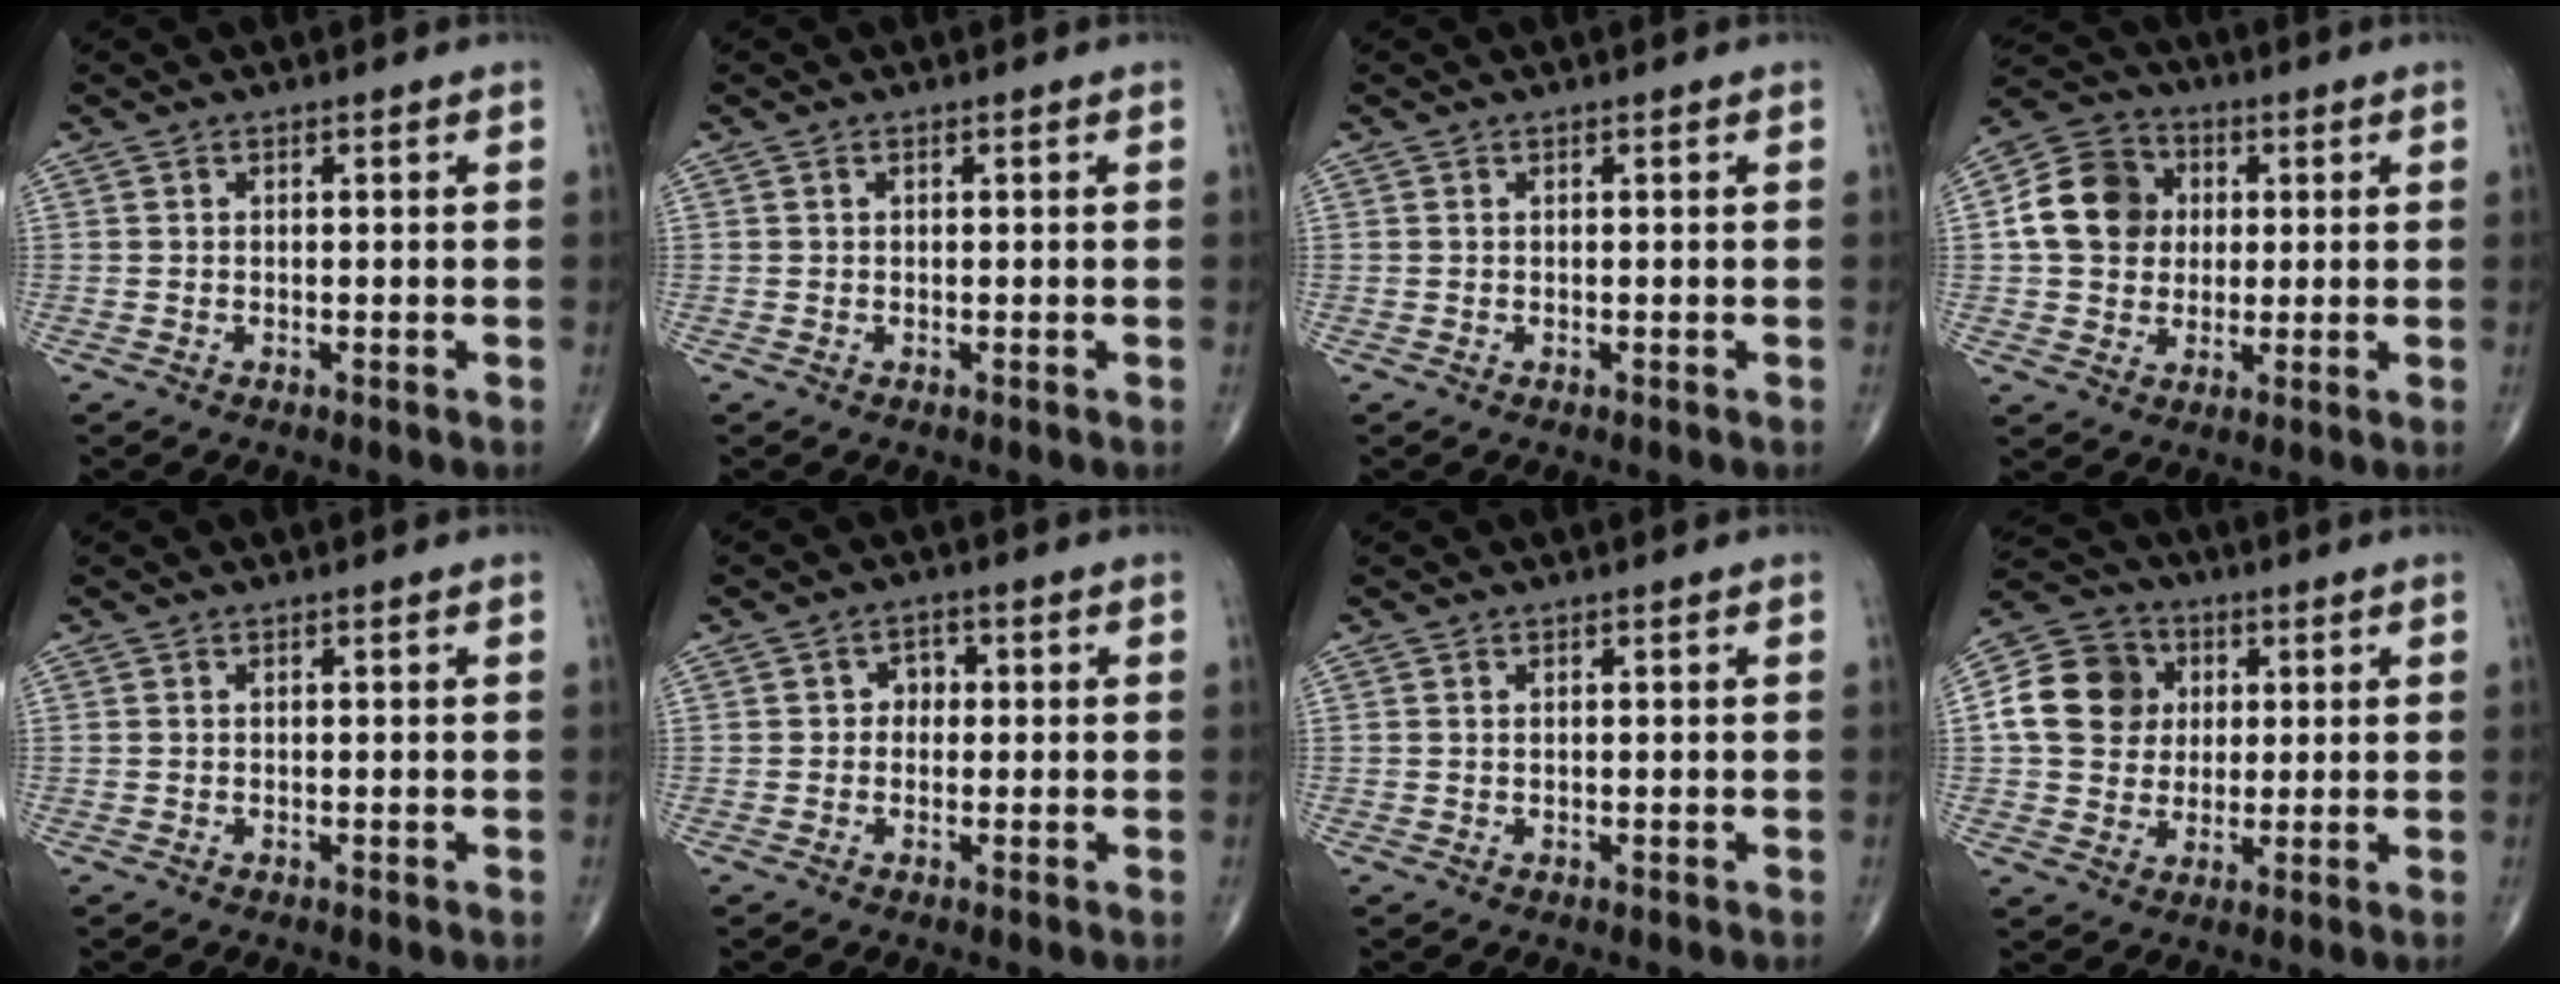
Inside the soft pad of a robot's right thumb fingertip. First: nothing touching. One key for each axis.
{"total": 0.0}
{"total": 0.0}
{"total": 12.0, "fx": 1.6, "fy": 10.2, "fz": 6.2, "tx": -0.092, "ty": 0.009, "tz": 0.019}
{"total": 0.0}
{"total": 2.6, "fx": 0.1, "fy": 2.2, "fz": 1.4, "tx": -0.001, "ty": 0.008, "tz": -0.005}
{"total": 0.0}
{"total": 12.4, "fx": 2.1, "fy": 10.7, "fz": 5.8, "tx": -0.089, "ty": 0.007, "tz": 0.028}